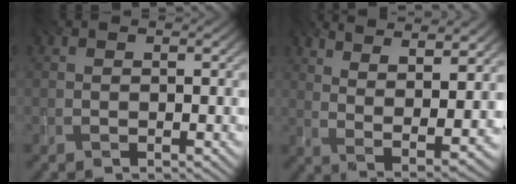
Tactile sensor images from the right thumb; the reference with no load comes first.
{"total": 11.8, "force": [7.4, 3.1, 8.6], "torque": [-0.148, 0.007, 0.111]}